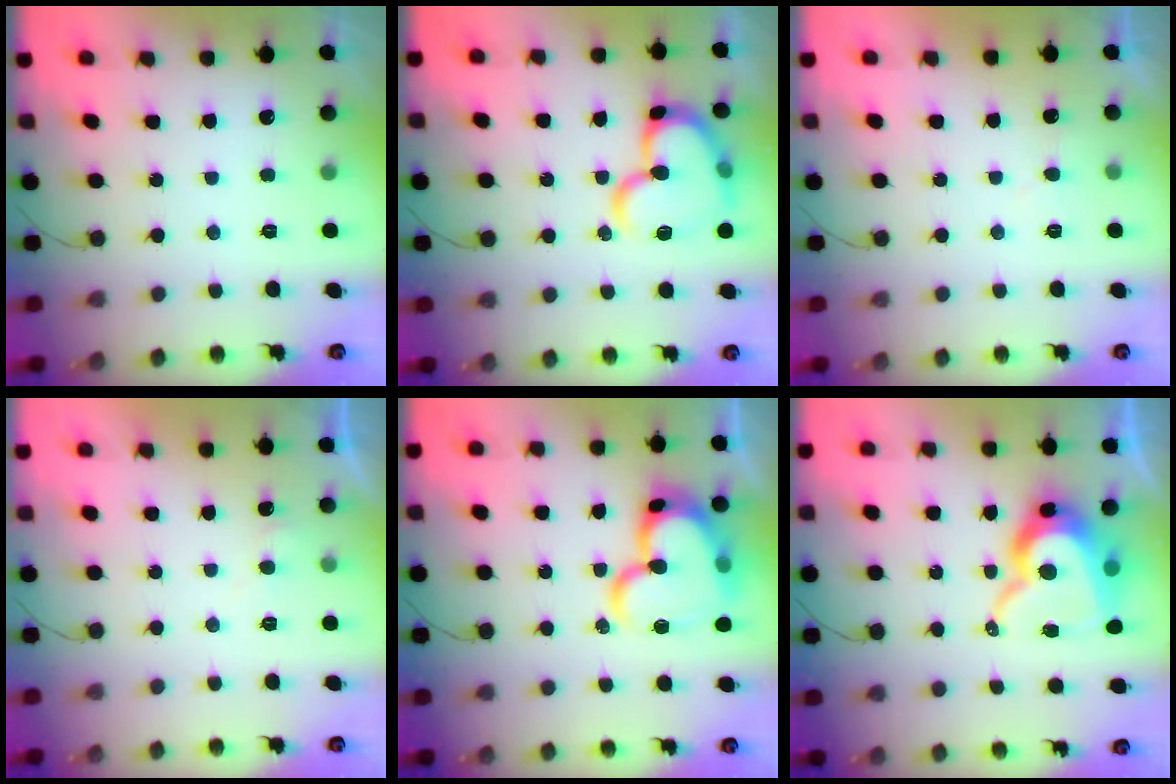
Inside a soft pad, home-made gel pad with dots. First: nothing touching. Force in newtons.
{"total": 18.3, "press": 18.2, "slide": 2.0}
{"total": 4.7, "press": 4.6, "slide": 0.5}
{"total": 4.6, "press": 4.6, "slide": 0.5}
{"total": 21.8, "press": 21.7, "slide": 2.5}
{"total": 15.7, "press": 15.7, "slide": 1.3}